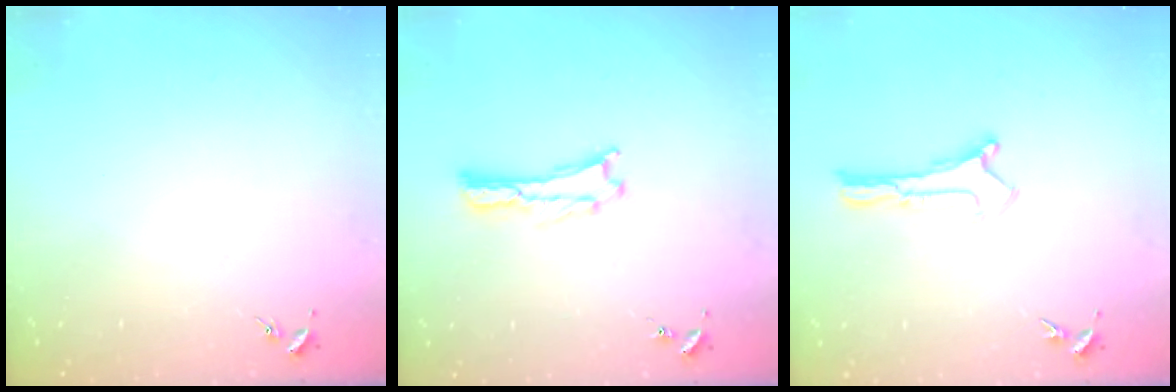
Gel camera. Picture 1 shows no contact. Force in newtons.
{"total": 0.0}
{"total": 0.0}